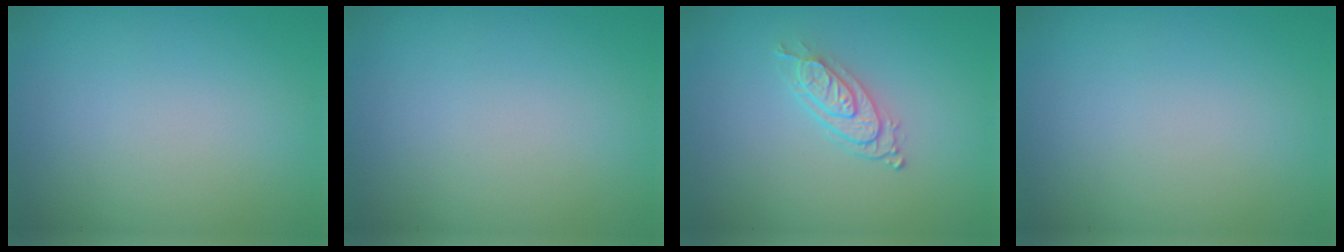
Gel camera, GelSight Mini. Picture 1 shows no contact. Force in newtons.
{"total": 0.0}
{"total": 2.7, "press": 2.1, "slide": 1.6}
{"total": 0.0}